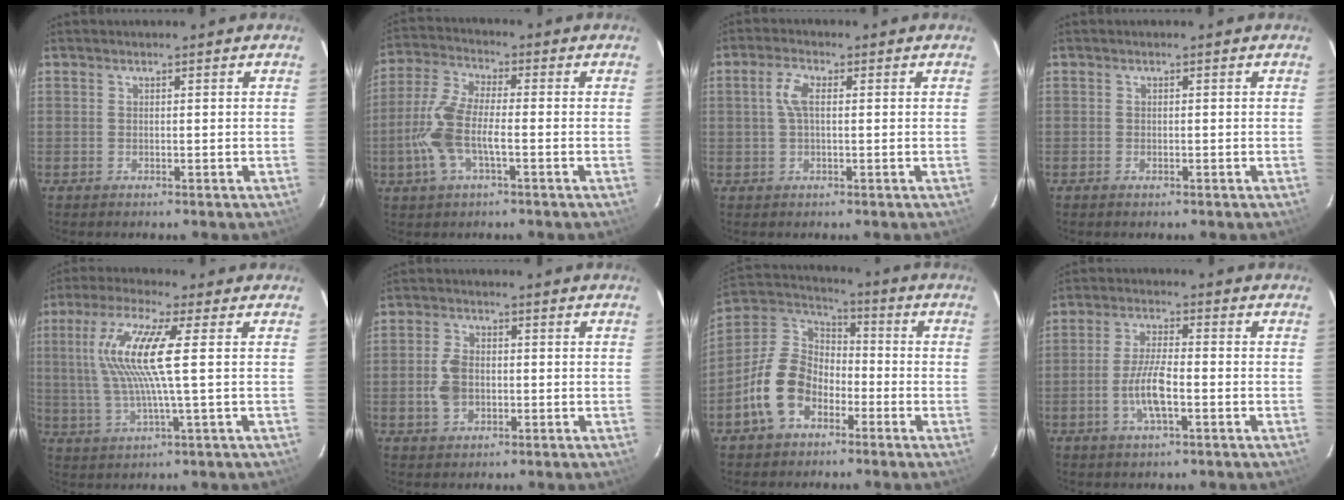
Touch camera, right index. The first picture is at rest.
{"total": 10.5, "force": [-2.9, 3.7, 9.3], "torque": [-0.209, 0.004, -0.061]}
{"total": 3.7, "force": [0.5, 1.6, 3.3], "torque": [-0.071, 0.009, 0.010]}
{"total": 0.6, "force": [-0.5, 0.3, 0.2], "torque": [-0.004, -0.001, -0.009]}
{"total": 11.9, "force": [1.7, 0.3, 11.8], "torque": [-0.234, 0.004, 0.034]}
{"total": 5.4, "force": [-1.0, 3.8, 3.7], "torque": [-0.082, 0.007, -0.013]}
{"total": 13.1, "force": [-6.1, 9.0, 7.3], "torque": [-0.154, 0.024, -0.110]}
{"total": 7.0, "force": [-2.4, 1.6, 6.3], "torque": [-0.129, 0.001, -0.046]}